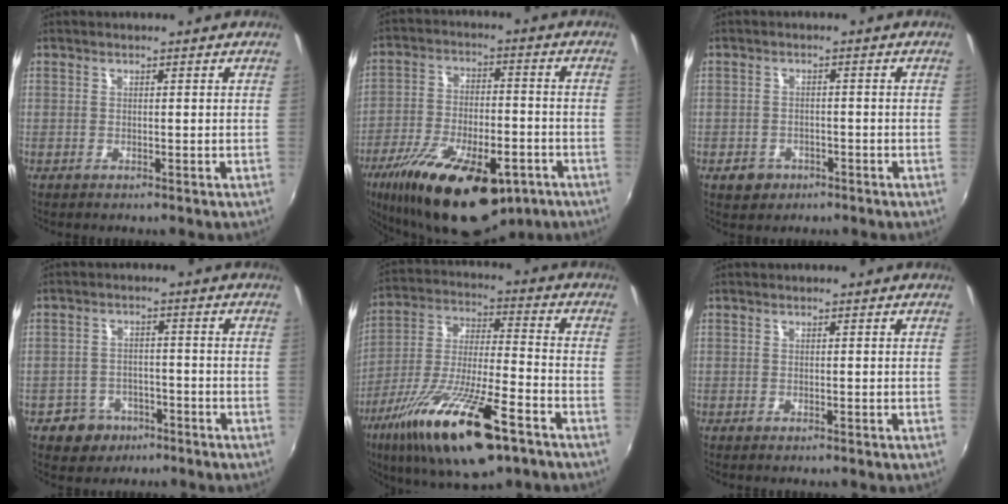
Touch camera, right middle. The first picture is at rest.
{"total": 23.6, "force": [-14.2, 10.2, 15.9], "torque": [-0.303, -0.036, -0.220]}
{"total": 3.8, "force": [-2.1, 2.9, 1.2], "torque": [-0.037, 0.004, -0.028]}
{"total": 6.3, "force": [-3.9, 4.7, 1.4], "torque": [-0.049, 0.016, -0.053]}
{"total": 22.2, "force": [-12.4, 5.7, 17.5], "torque": [-0.329, -0.051, -0.220]}
{"total": 0.0}